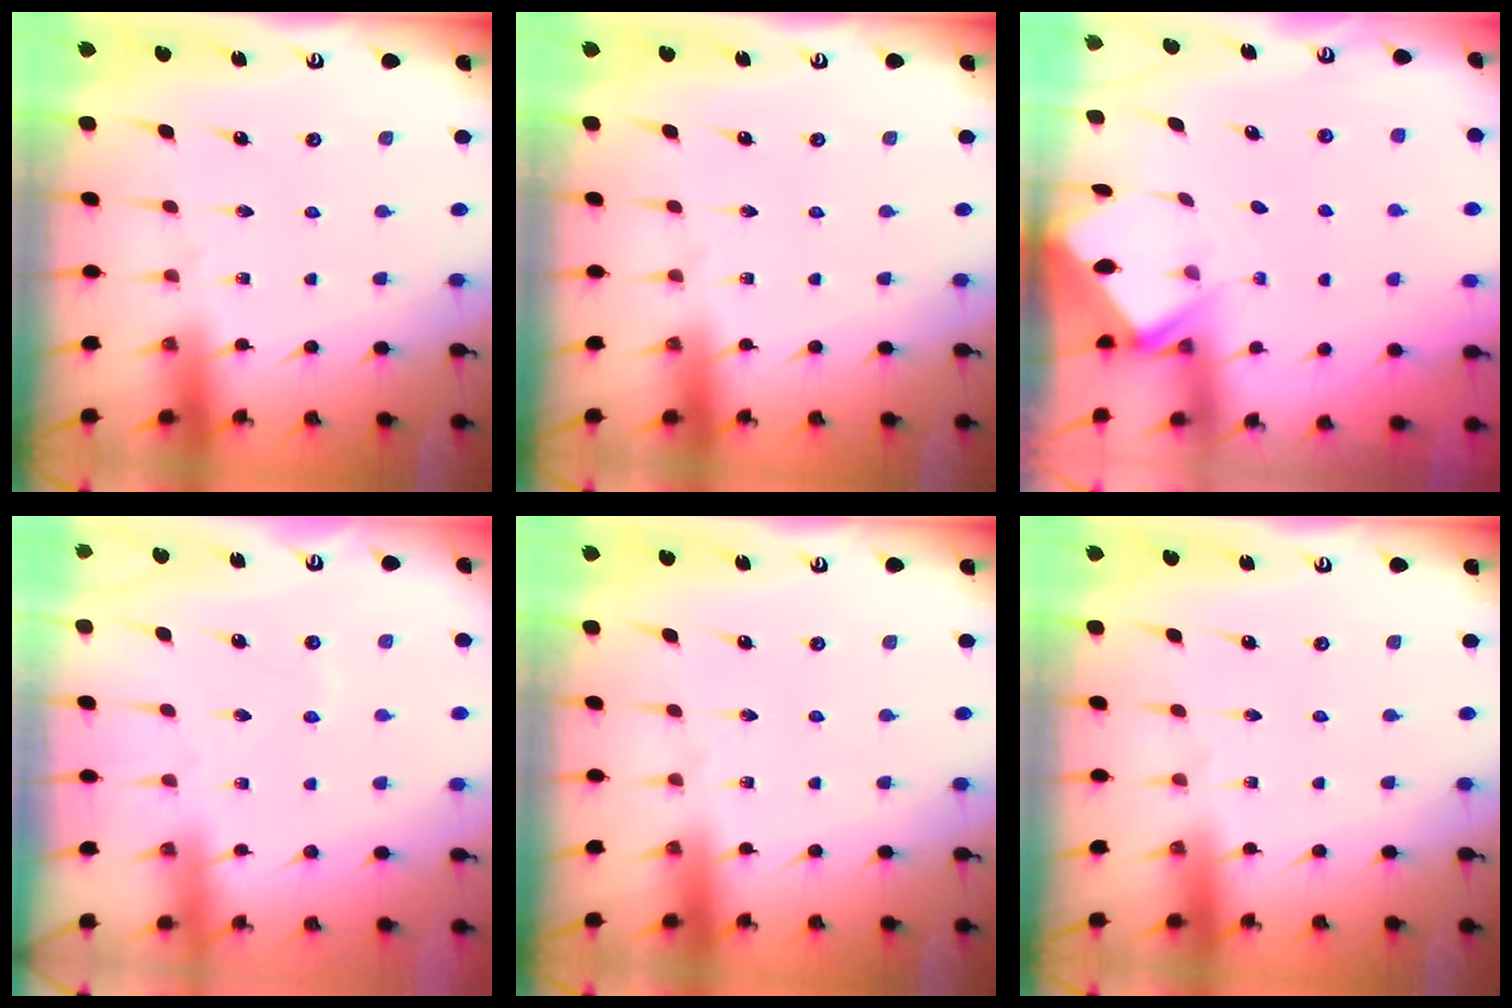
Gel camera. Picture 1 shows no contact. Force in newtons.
{"total": 0.0}
{"total": 2.6, "press": 2.6, "slide": 0.1}
{"total": 2.6, "press": 2.5, "slide": 0.5}
{"total": 0.0}
{"total": 0.0}